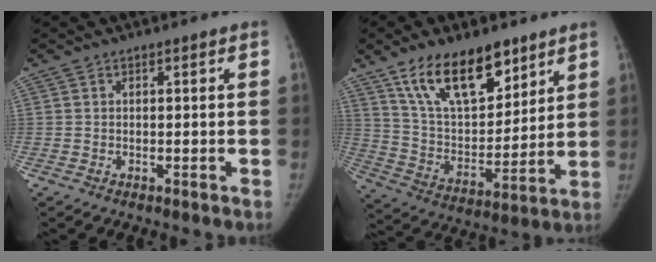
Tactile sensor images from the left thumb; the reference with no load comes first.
{"total": 18.3, "force": [11.8, 8.7, 11.0], "torque": [-0.138, -0.062, 0.219]}